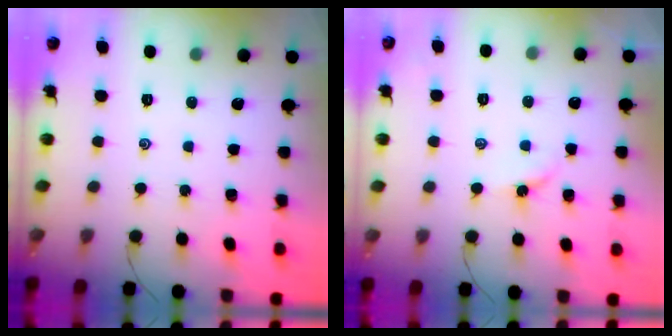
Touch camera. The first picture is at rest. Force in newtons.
{"total": 3.2, "press": 3.2, "slide": 0.2}